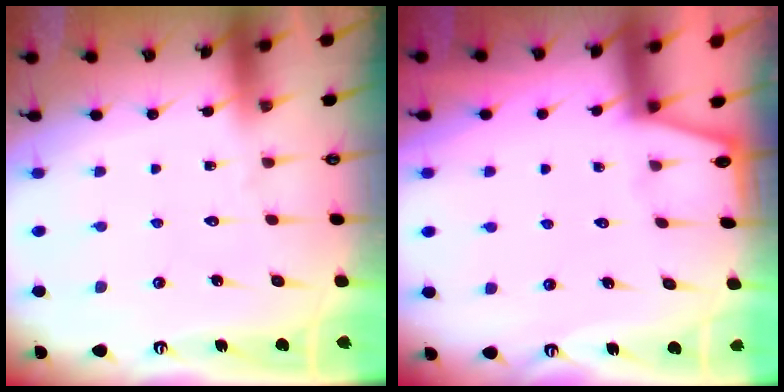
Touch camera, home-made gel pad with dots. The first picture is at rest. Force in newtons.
{"total": 0.0}